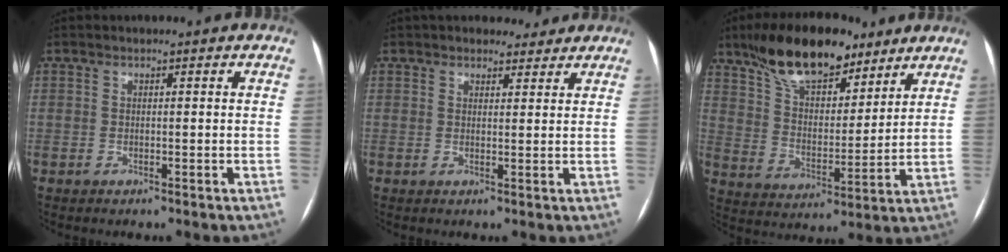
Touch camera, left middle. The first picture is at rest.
{"total": 3.9, "force": [3.5, 1.6, 0.6], "torque": [0.000, 0.007, 0.042]}
{"total": 16.3, "force": [11.9, 6.3, 9.2], "torque": [-0.161, 0.020, 0.209]}